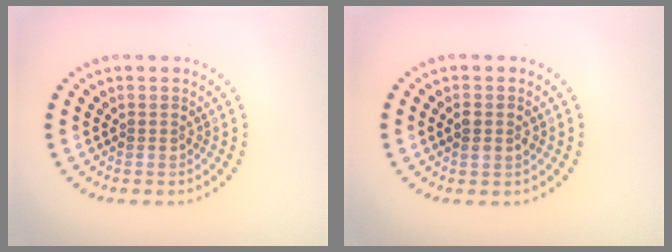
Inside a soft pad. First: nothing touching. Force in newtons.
{"total": 1.4, "press": 1.4, "slide": 0.4}